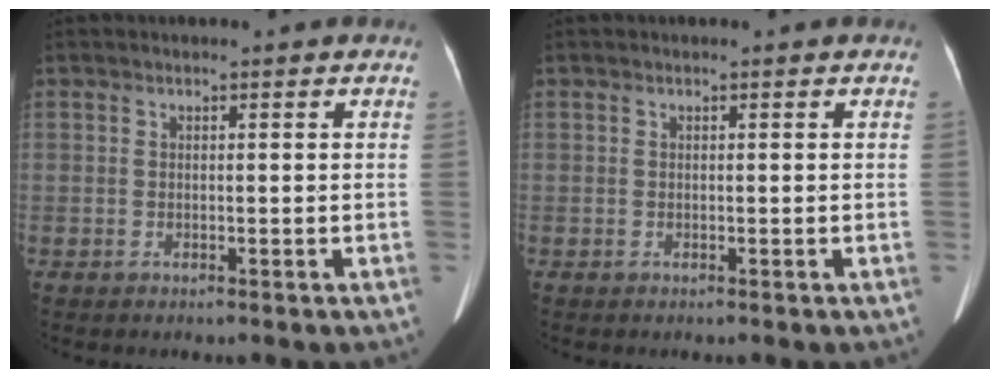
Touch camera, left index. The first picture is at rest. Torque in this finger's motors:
{"motor_torque": [-0.02, -0.05, -0.03, 0.00]}